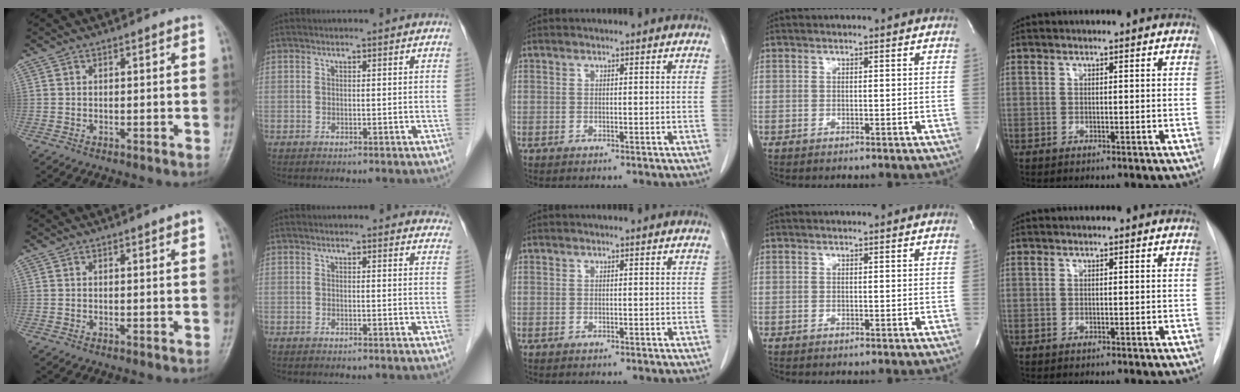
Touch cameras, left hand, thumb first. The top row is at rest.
{"thumb": {"total": 1.6, "force": [0.9, 0.2, 1.4], "torque": [-0.021, -0.002, 0.010]}, "index": {"total": 8.1, "force": [7.7, 2.3, 1.3], "torque": [0.020, -0.001, 0.056]}}